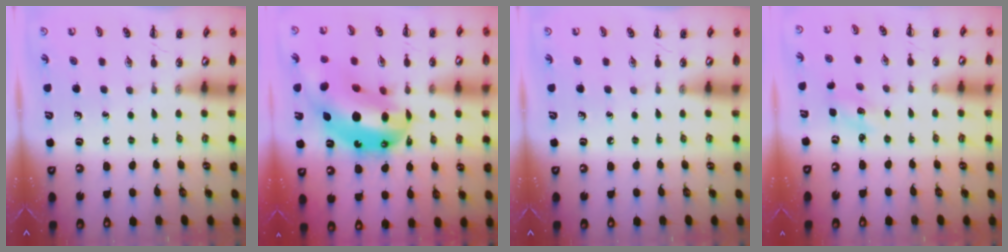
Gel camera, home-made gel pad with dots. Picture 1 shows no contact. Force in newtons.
{"total": 20.5, "press": 19.6, "slide": 5.8}
{"total": 0.0}
{"total": 1.8, "press": 1.7, "slide": 0.5}